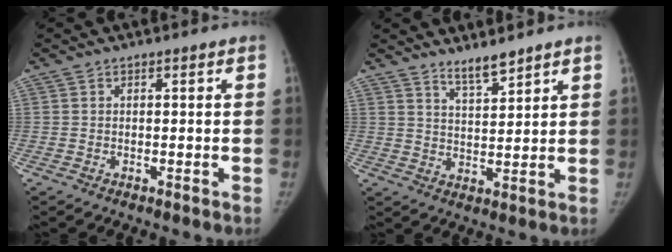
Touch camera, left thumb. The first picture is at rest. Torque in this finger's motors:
{"motor_torque": [-0.02, 0.09, -0.28, -0.19, 0.05]}